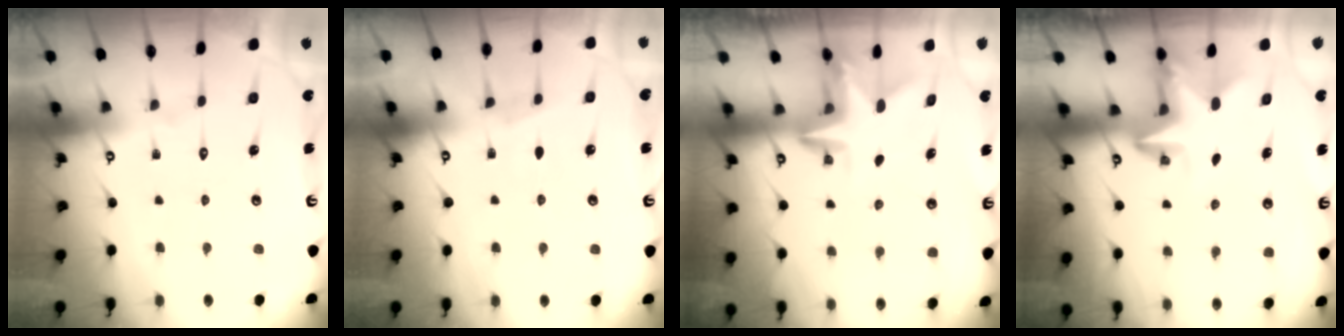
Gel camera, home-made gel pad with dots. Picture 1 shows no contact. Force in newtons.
{"total": 3.1, "press": 3.1, "slide": 0.5}
{"total": 3.0, "press": 3.0, "slide": 0.2}
{"total": 2.8, "press": 2.8, "slide": 0.2}